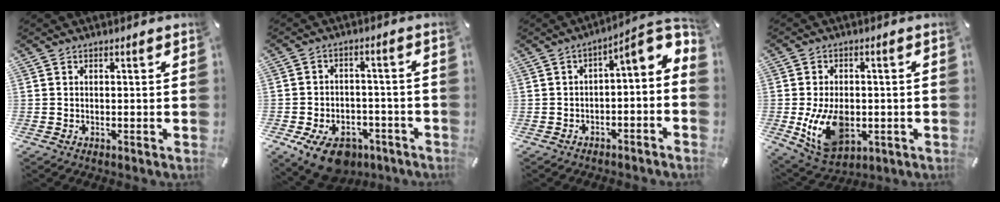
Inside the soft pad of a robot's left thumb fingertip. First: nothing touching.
{"total": 10.4, "force": [-6.3, 6.3, 5.4], "torque": [-0.091, 0.045, -0.106]}
{"total": 7.7, "force": [1.5, 3.0, 6.9], "torque": [-0.081, -0.028, 0.015]}
{"total": 13.0, "force": [-2.2, 9.0, 9.2], "torque": [-0.176, -0.003, -0.035]}